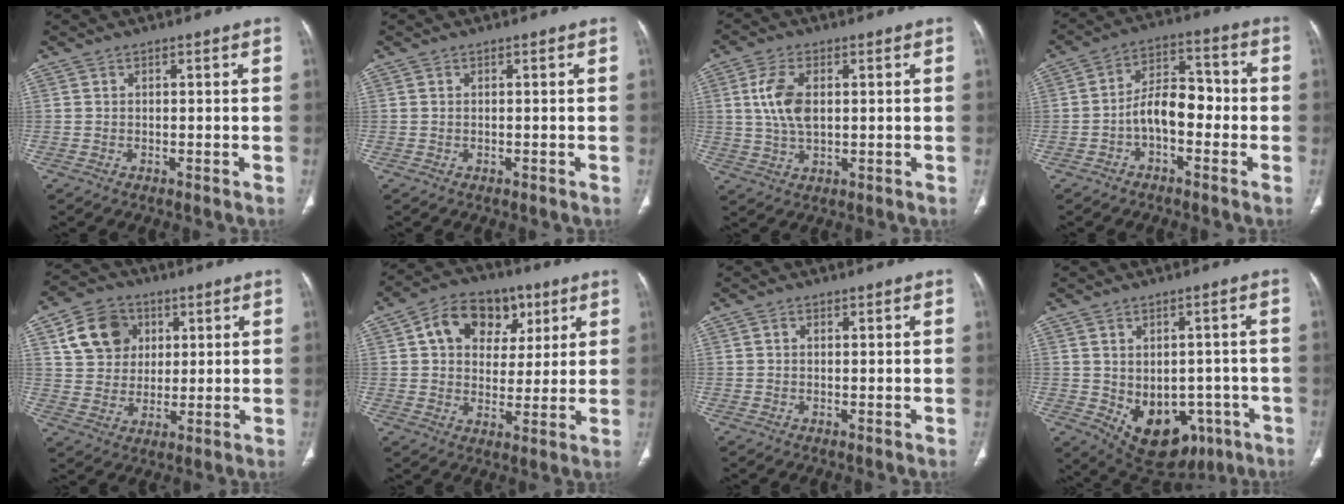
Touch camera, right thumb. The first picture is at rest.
{"total": 0.0}
{"total": 7.7, "force": [1.4, 4.2, 6.3], "torque": [-0.131, -0.001, 0.028]}
{"total": 8.7, "force": [-2.3, 5.1, 6.7], "torque": [-0.093, 0.041, -0.048]}
{"total": 11.4, "force": [4.2, 9.4, 4.9], "torque": [-0.061, -0.003, 0.076]}
{"total": 14.0, "force": [5.3, 10.5, 7.7], "torque": [-0.084, 0.004, 0.081]}
{"total": 0.5, "force": [0.2, 0.4, 0.3], "torque": [-0.007, -0.001, 0.003]}
{"total": 14.6, "force": [-5.0, 10.1, 9.2], "torque": [-0.104, 0.014, -0.045]}